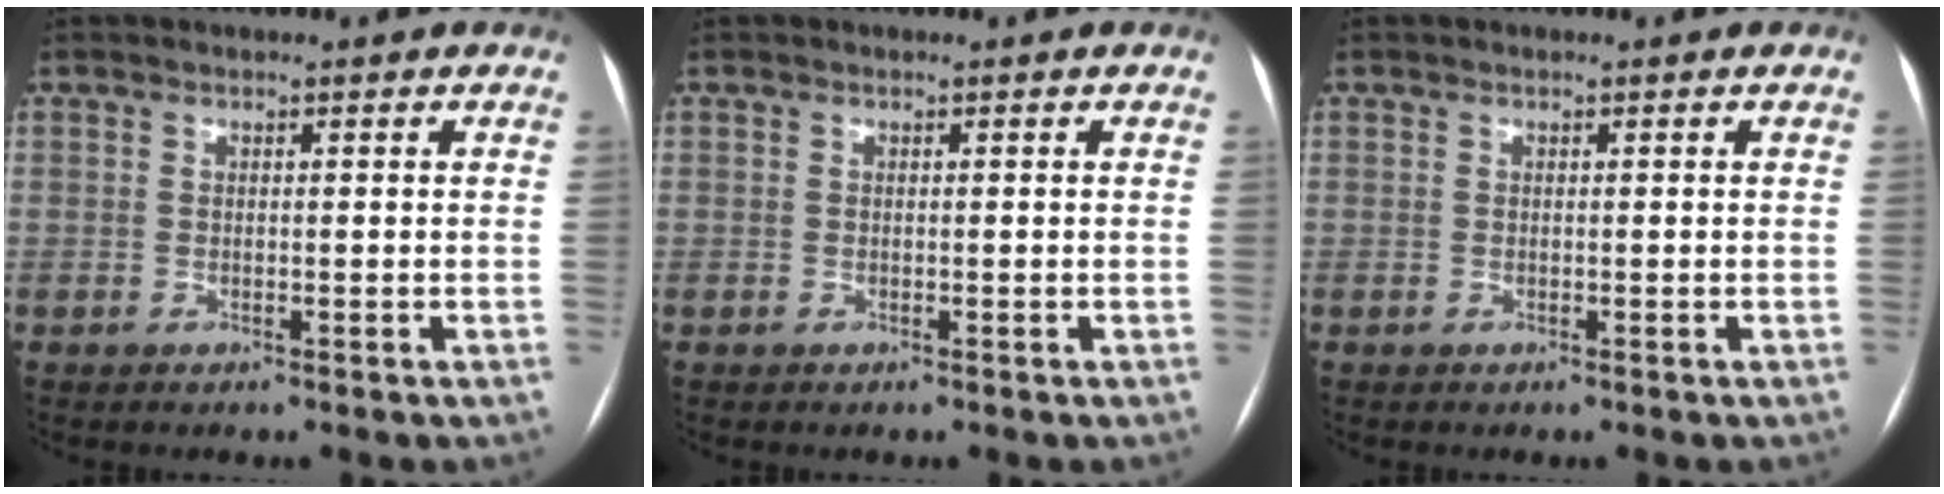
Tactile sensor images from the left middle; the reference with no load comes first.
{"total": 0.0}
{"total": 0.0}